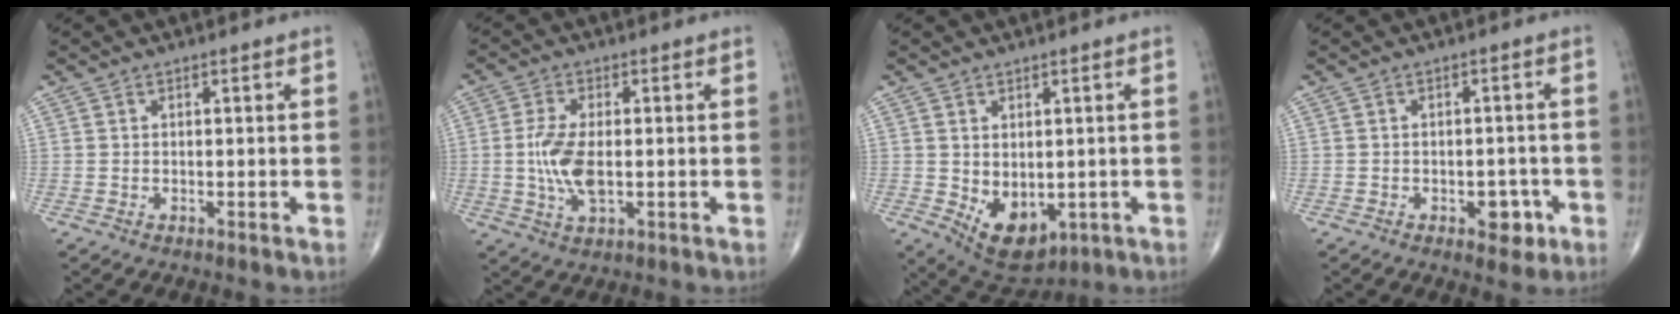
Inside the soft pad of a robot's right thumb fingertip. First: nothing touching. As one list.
[{"total": 7.7, "force": [-0.5, 3.5, 6.9], "torque": [-0.151, -0.006, -0.009]}, {"total": 9.1, "force": [-1.6, 5.7, 6.8], "torque": [-0.086, -0.009, -0.002]}, {"total": 4.5, "force": [-1.9, 2.6, 3.1], "torque": [-0.020, 0.011, -0.022]}]